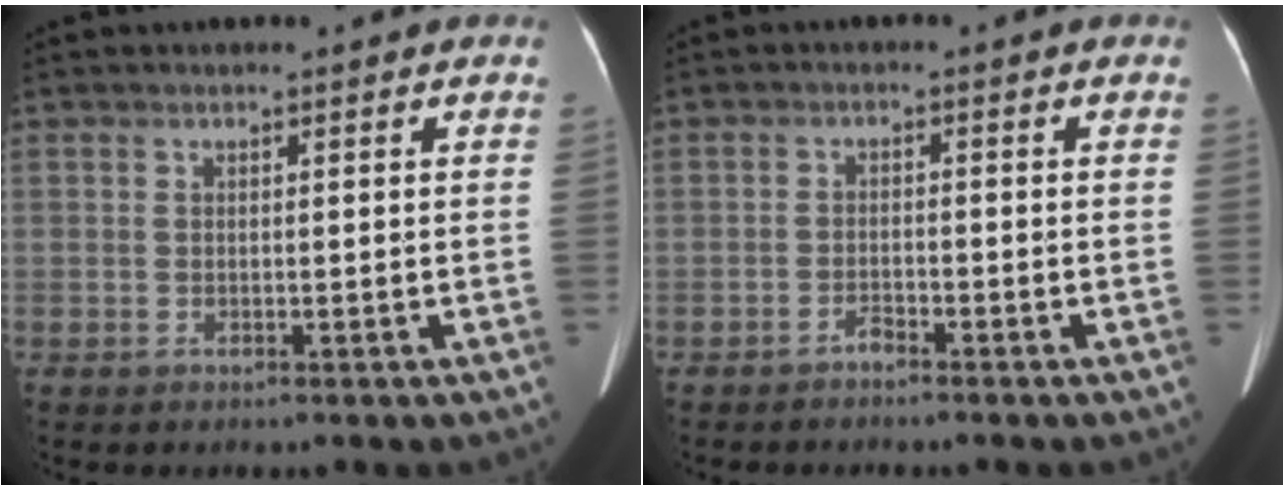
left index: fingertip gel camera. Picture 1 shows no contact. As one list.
[{"total": 1.5, "force": [-1.4, 0.2, 0.5], "torque": [-0.008, 0.000, -0.023]}]